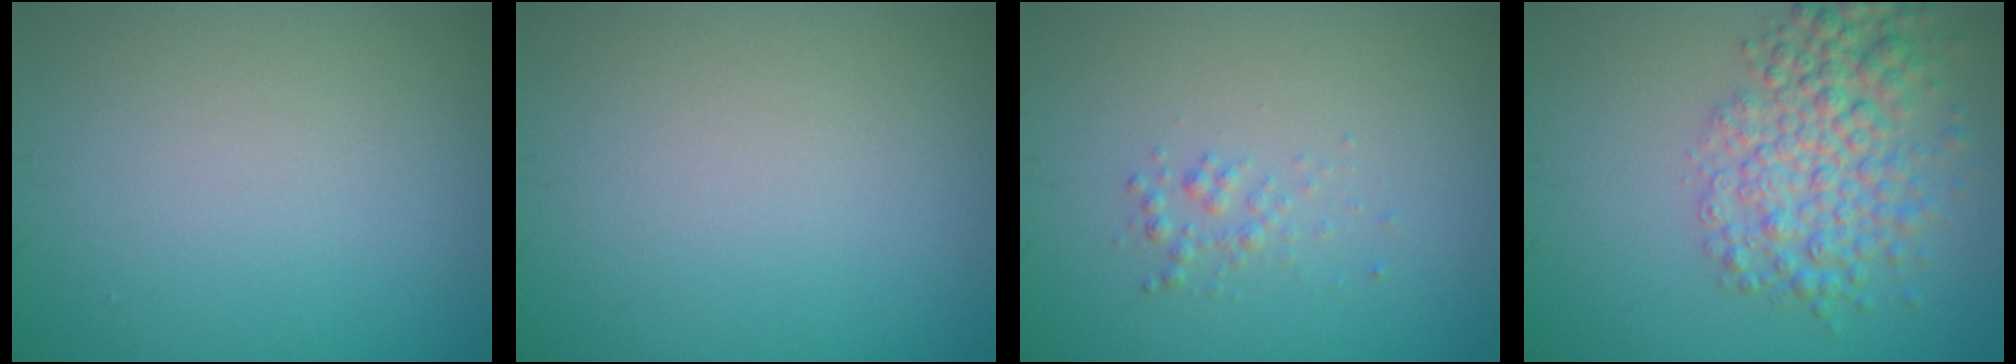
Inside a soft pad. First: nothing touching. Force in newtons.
{"total": 0.0}
{"total": 1.1, "press": 1.1, "slide": 0.1}
{"total": 5.5, "press": 5.5, "slide": 0.2}